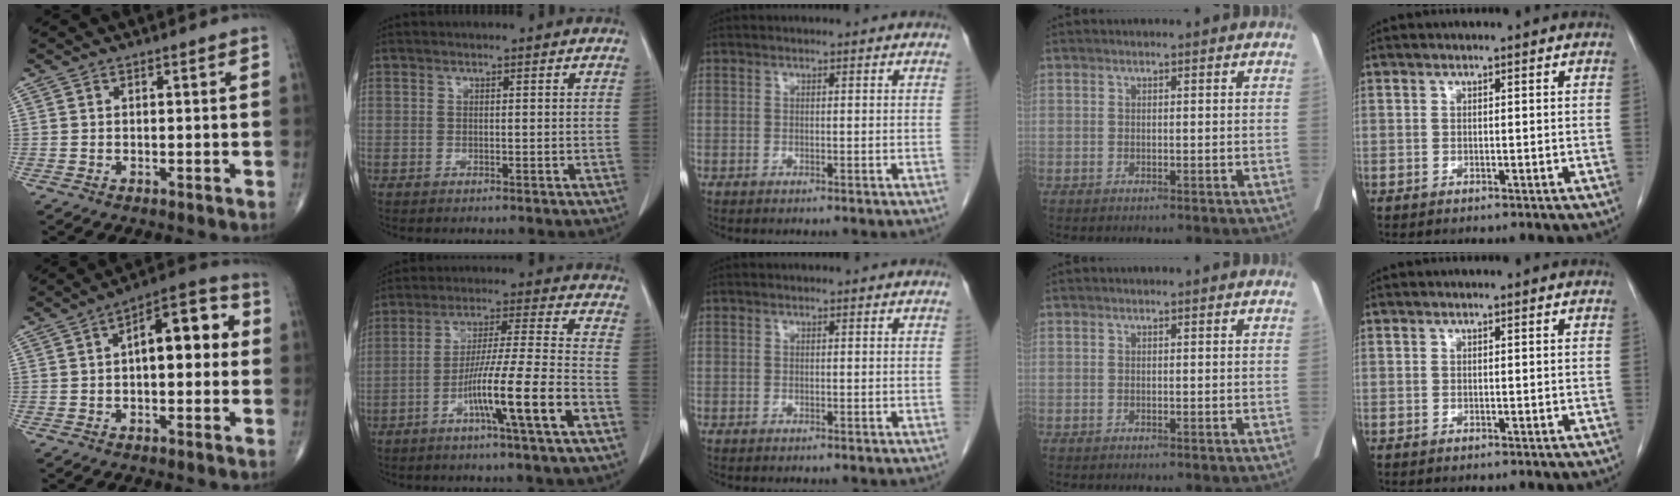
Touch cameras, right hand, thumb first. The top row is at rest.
{"thumb": {"total": 12.3, "force": [1.3, 5.7, 10.8], "torque": [-0.130, 0.035, 0.009]}, "index": {"total": 12.6, "force": [-5.8, -1.2, 11.1], "torque": [-0.197, -0.001, -0.101]}}